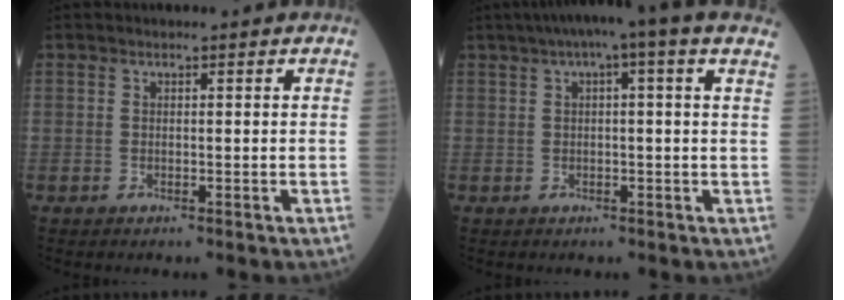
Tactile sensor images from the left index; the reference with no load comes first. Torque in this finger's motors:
{"motor_torque": [1.00, -1.14, 0.44, 0.06]}